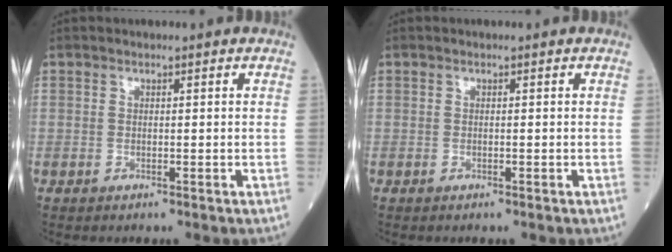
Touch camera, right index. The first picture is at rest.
{"total": 0.0}